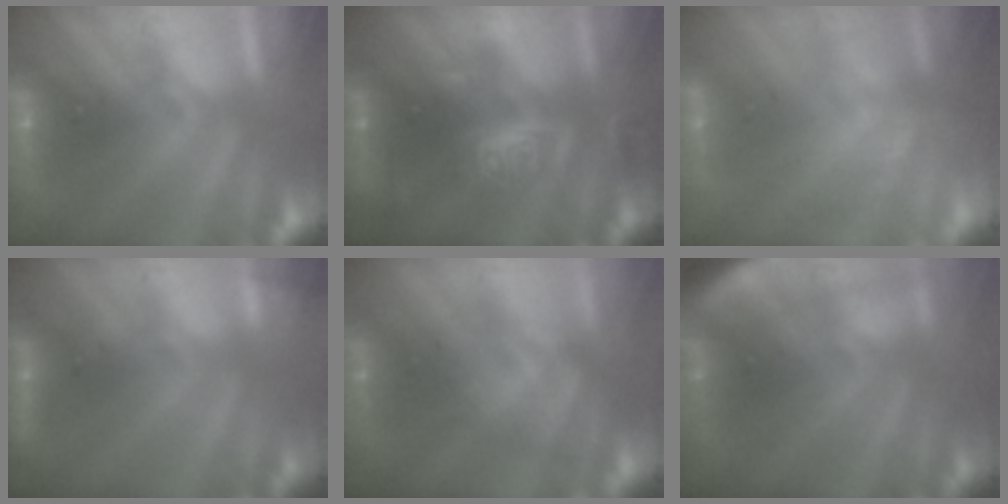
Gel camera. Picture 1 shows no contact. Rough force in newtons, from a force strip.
{"total": 2.4}
{"total": 1.6}
{"total": 2.9}
{"total": 3.5}
{"total": 4.5}